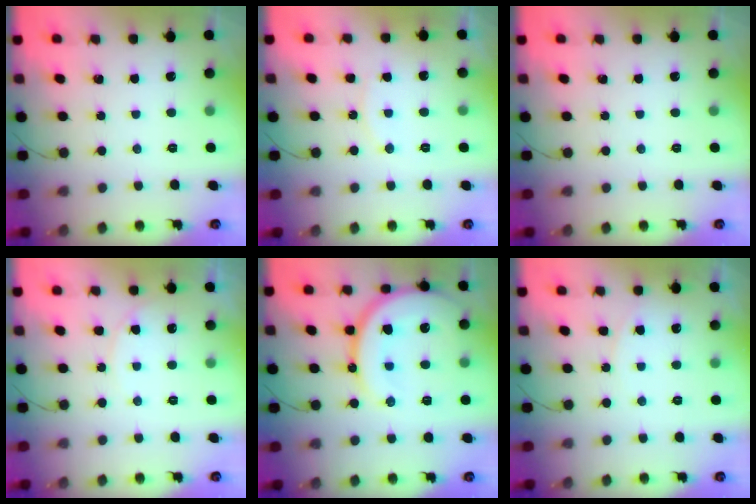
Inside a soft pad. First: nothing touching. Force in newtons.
{"total": 6.5, "press": 6.5, "slide": 0.5}
{"total": 0.0}
{"total": 6.2, "press": 6.2, "slide": 0.7}
{"total": 17.4, "press": 17.3, "slide": 1.8}
{"total": 4.2, "press": 4.2, "slide": 0.2}